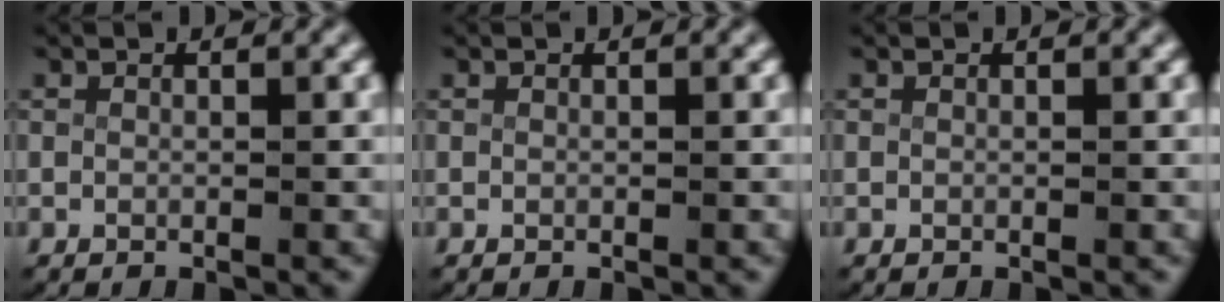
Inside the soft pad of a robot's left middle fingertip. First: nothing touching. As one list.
[{"total": 0.0}, {"total": 0.0}]